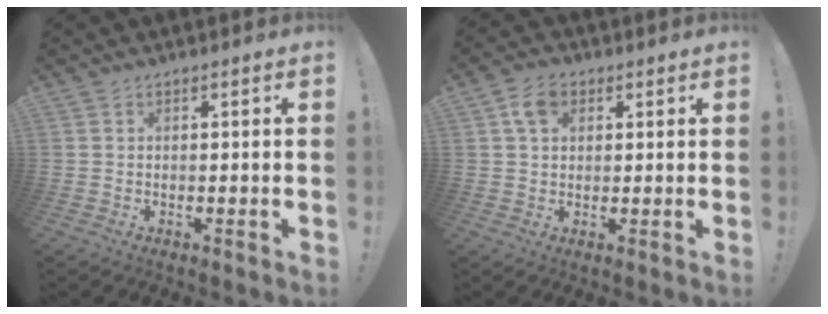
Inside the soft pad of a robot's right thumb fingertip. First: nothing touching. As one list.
[{"total": 6.4, "force": [2.3, 4.5, 3.9], "torque": [-0.068, 0.006, 0.044]}]